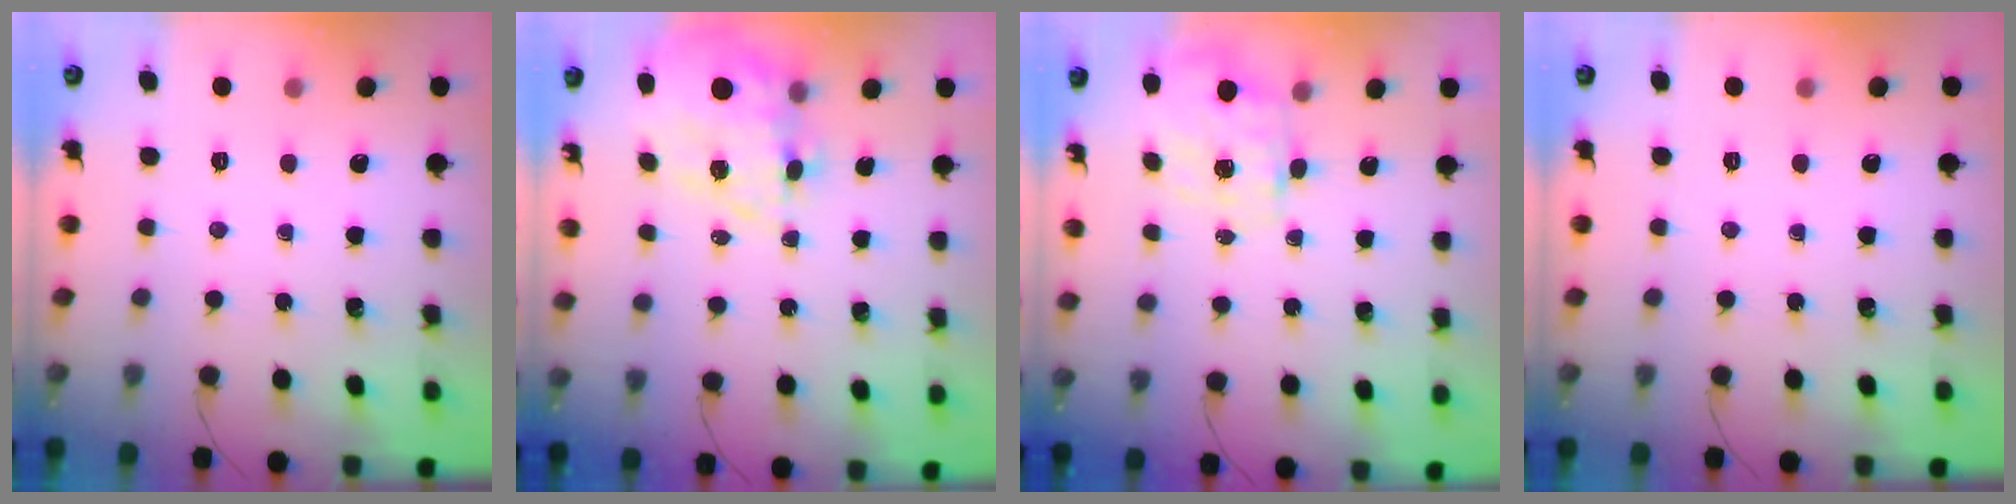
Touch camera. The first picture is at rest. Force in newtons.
{"total": 16.1, "press": 15.6, "slide": 3.8}
{"total": 2.5, "press": 2.4, "slide": 1.0}
{"total": 0.0}